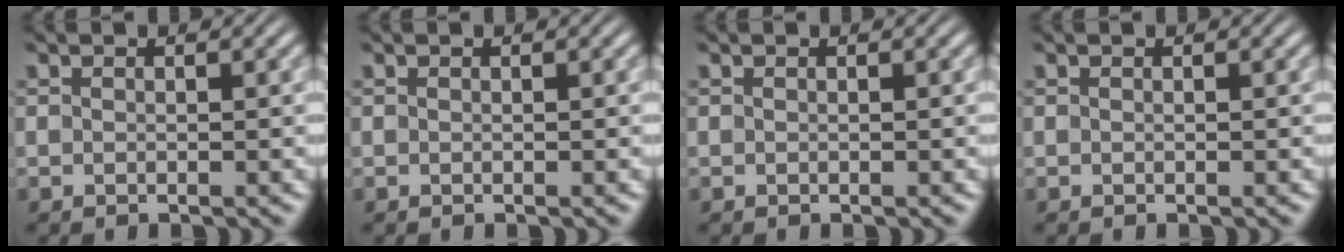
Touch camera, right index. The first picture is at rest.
{"total": 0.0}
{"total": 0.0}
{"total": 0.0}